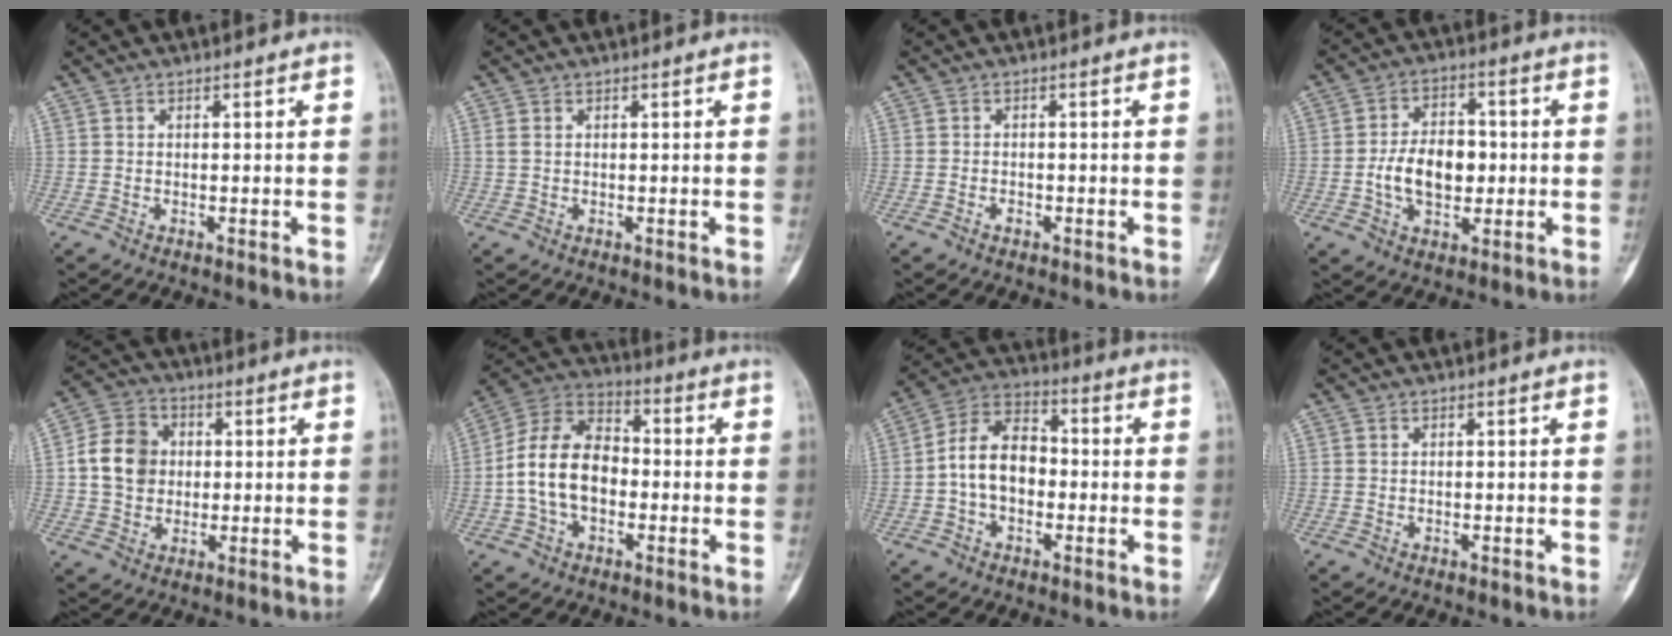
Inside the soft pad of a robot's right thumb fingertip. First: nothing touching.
{"total": 1.3, "force": [0.4, 0.8, 0.9], "torque": [-0.022, 0.005, 0.013]}
{"total": 1.1, "force": [-0.7, 0.7, 0.5], "torque": [-0.009, 0.005, -0.013]}
{"total": 10.5, "force": [-0.9, 6.8, 7.9], "torque": [-0.111, 0.014, -0.017]}
{"total": 10.3, "force": [0.7, 8.7, 5.4], "torque": [-0.074, 0.011, 0.006]}
{"total": 14.7, "force": [-1.6, 10.0, 10.7], "torque": [-0.186, 0.040, -0.036]}
{"total": 11.2, "force": [-1.2, 7.8, 8.0], "torque": [-0.127, 0.037, -0.035]}
{"total": 0.6, "force": [0.2, 0.4, 0.3], "torque": [-0.004, 0.001, 0.004]}